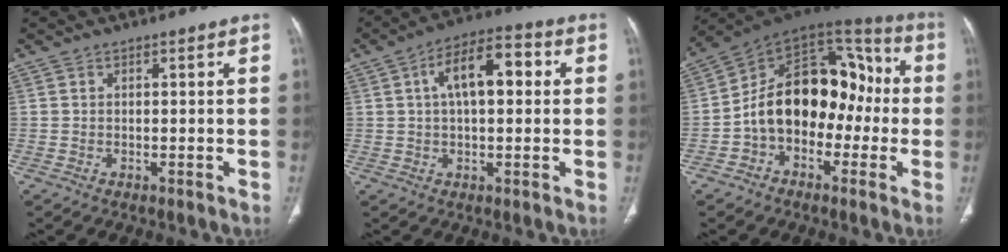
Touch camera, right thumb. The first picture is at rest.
{"total": 9.8, "force": [2.0, 4.7, 8.4], "torque": [-0.131, 0.024, 0.024]}
{"total": 19.3, "force": [-2.6, 13.1, 14.0], "torque": [-0.172, 0.068, -0.049]}